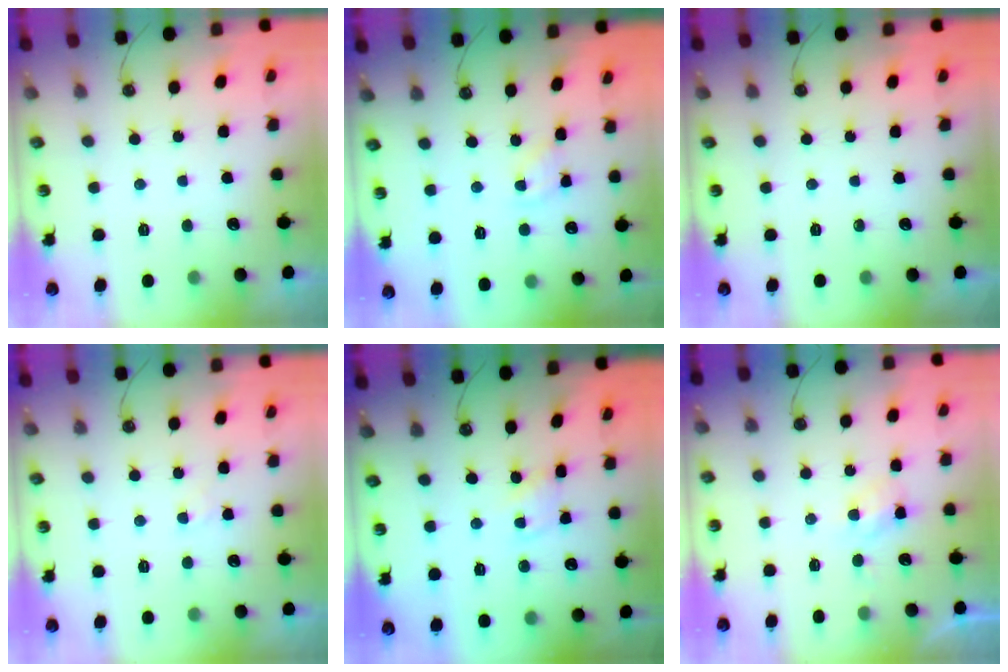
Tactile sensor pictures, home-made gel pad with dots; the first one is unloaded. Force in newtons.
{"total": 2.9, "press": 2.9, "slide": 0.3}
{"total": 0.0}
{"total": 1.9, "press": 1.9, "slide": 0.4}
{"total": 2.8, "press": 2.8, "slide": 0.3}
{"total": 4.4, "press": 4.4, "slide": 0.5}